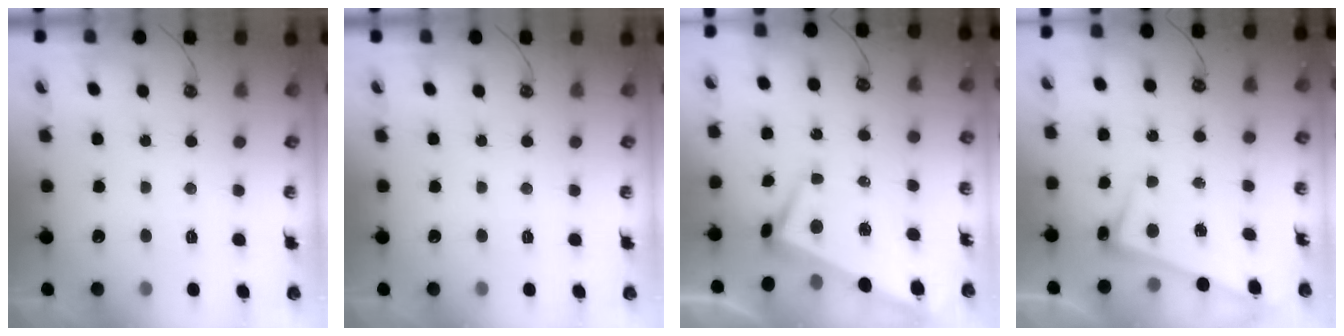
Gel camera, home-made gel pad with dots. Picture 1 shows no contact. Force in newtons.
{"total": 0.0}
{"total": 1.7, "press": 1.4, "slide": 1.0}
{"total": 2.8, "press": 2.7, "slide": 0.5}